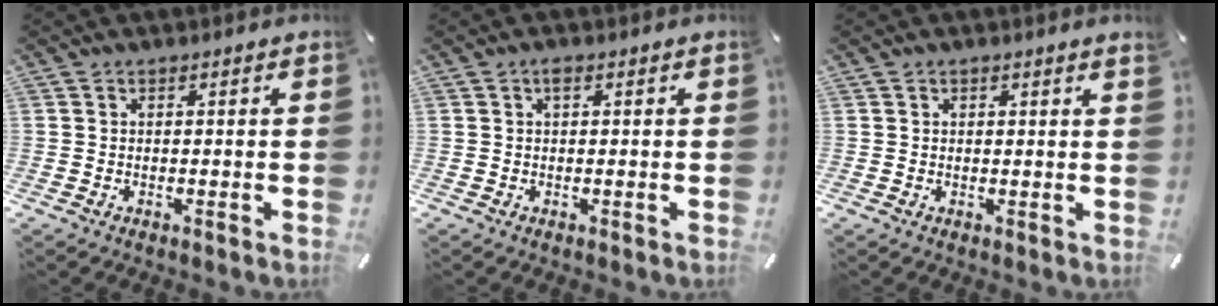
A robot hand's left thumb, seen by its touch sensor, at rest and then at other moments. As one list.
[{"total": 1.2, "force": [0.4, 0.5, 1.0], "torque": [-0.021, 0.004, 0.006]}, {"total": 0.5, "force": [0.5, 0.0, 0.2], "torque": [-0.004, -0.002, 0.008]}]